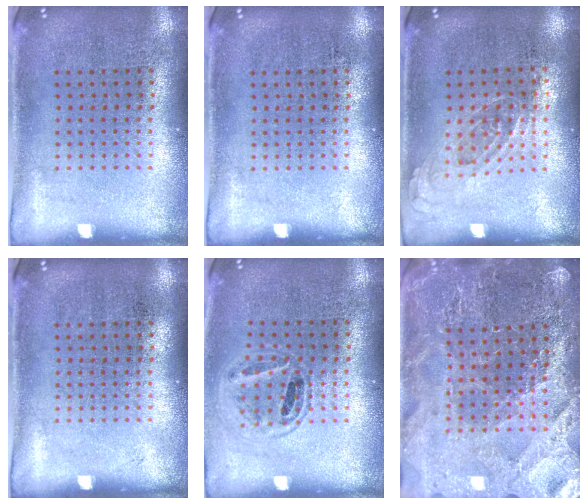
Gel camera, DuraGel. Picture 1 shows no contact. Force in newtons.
{"total": 0.0}
{"total": 0.8, "press": 0.6, "slide": 0.5}
{"total": 0.0}
{"total": 0.9, "press": 0.9, "slide": 0.1}
{"total": 3.2, "press": 3.2, "slide": 0.6}